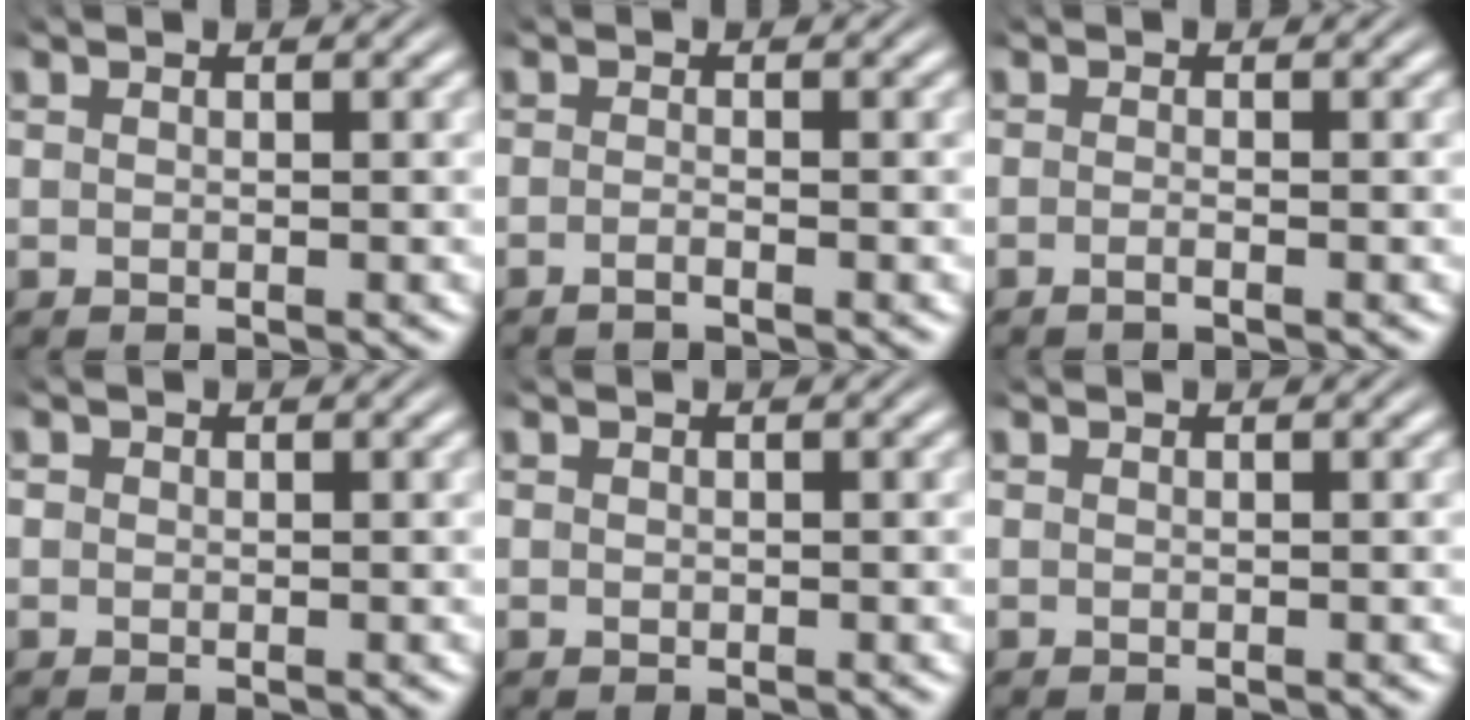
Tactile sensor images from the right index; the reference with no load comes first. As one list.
[{"total": 1.4, "force": [-1.3, 0.1, 0.5], "torque": [-0.016, -0.003, -0.025]}, {"total": 1.1, "force": [-0.9, 0.0, 0.6], "torque": [-0.016, 0.000, -0.020]}, {"total": 0.8, "force": [0.1, 0.8, 0.2], "torque": [-0.008, -0.005, 0.002]}, {"total": 0.0}, {"total": 0.0}]